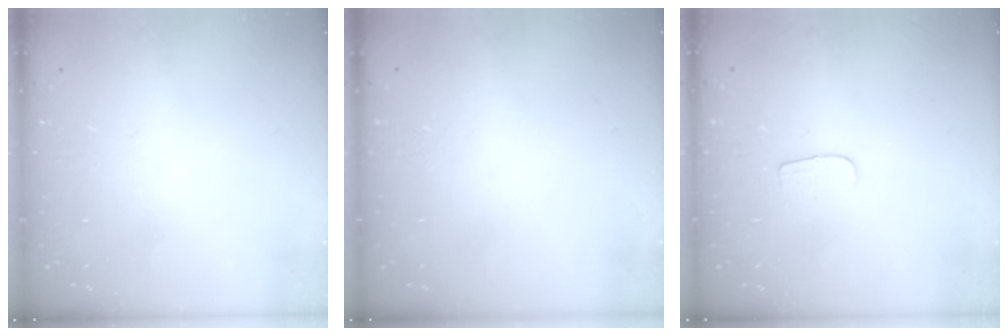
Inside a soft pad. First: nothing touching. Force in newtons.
{"total": 0.6, "press": 0.5, "slide": 0.2}
{"total": 4.8, "press": 4.8, "slide": 0.5}